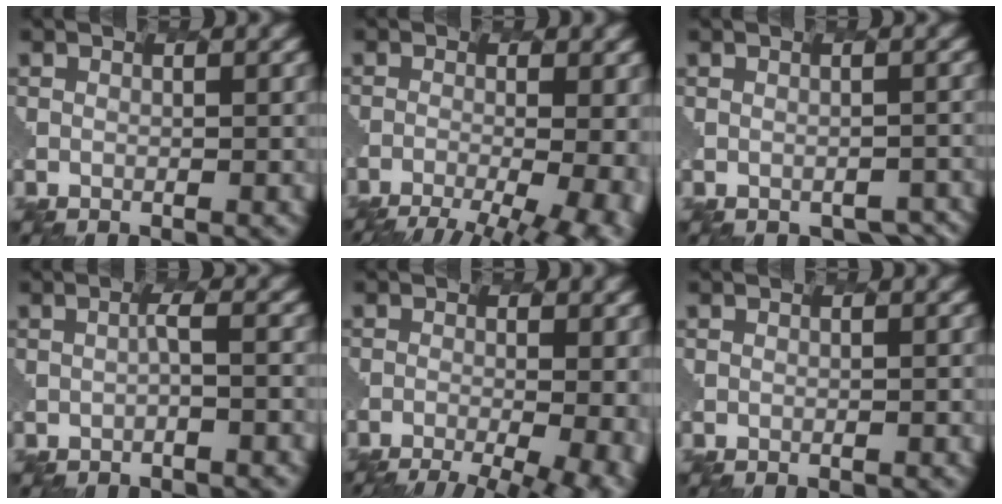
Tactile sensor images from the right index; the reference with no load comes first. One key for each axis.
{"total": 11.6, "fx": -7.4, "fy": 4.4, "fz": 7.7, "tx": -0.092, "ty": -0.017, "tz": -0.074}
{"total": 2.5, "fx": -1.9, "fy": 1.2, "fz": 1.2, "tx": -0.020, "ty": -0.002, "tz": 0.002}
{"total": 0.7, "fx": -0.6, "fy": -0.2, "fz": 0.4, "tx": -0.018, "ty": 0.009, "tz": -0.008}
{"total": 10.3, "fx": -6.2, "fy": 3.8, "fz": 7.2, "tx": -0.069, "ty": -0.006, "tz": -0.061}
{"total": 0.0}